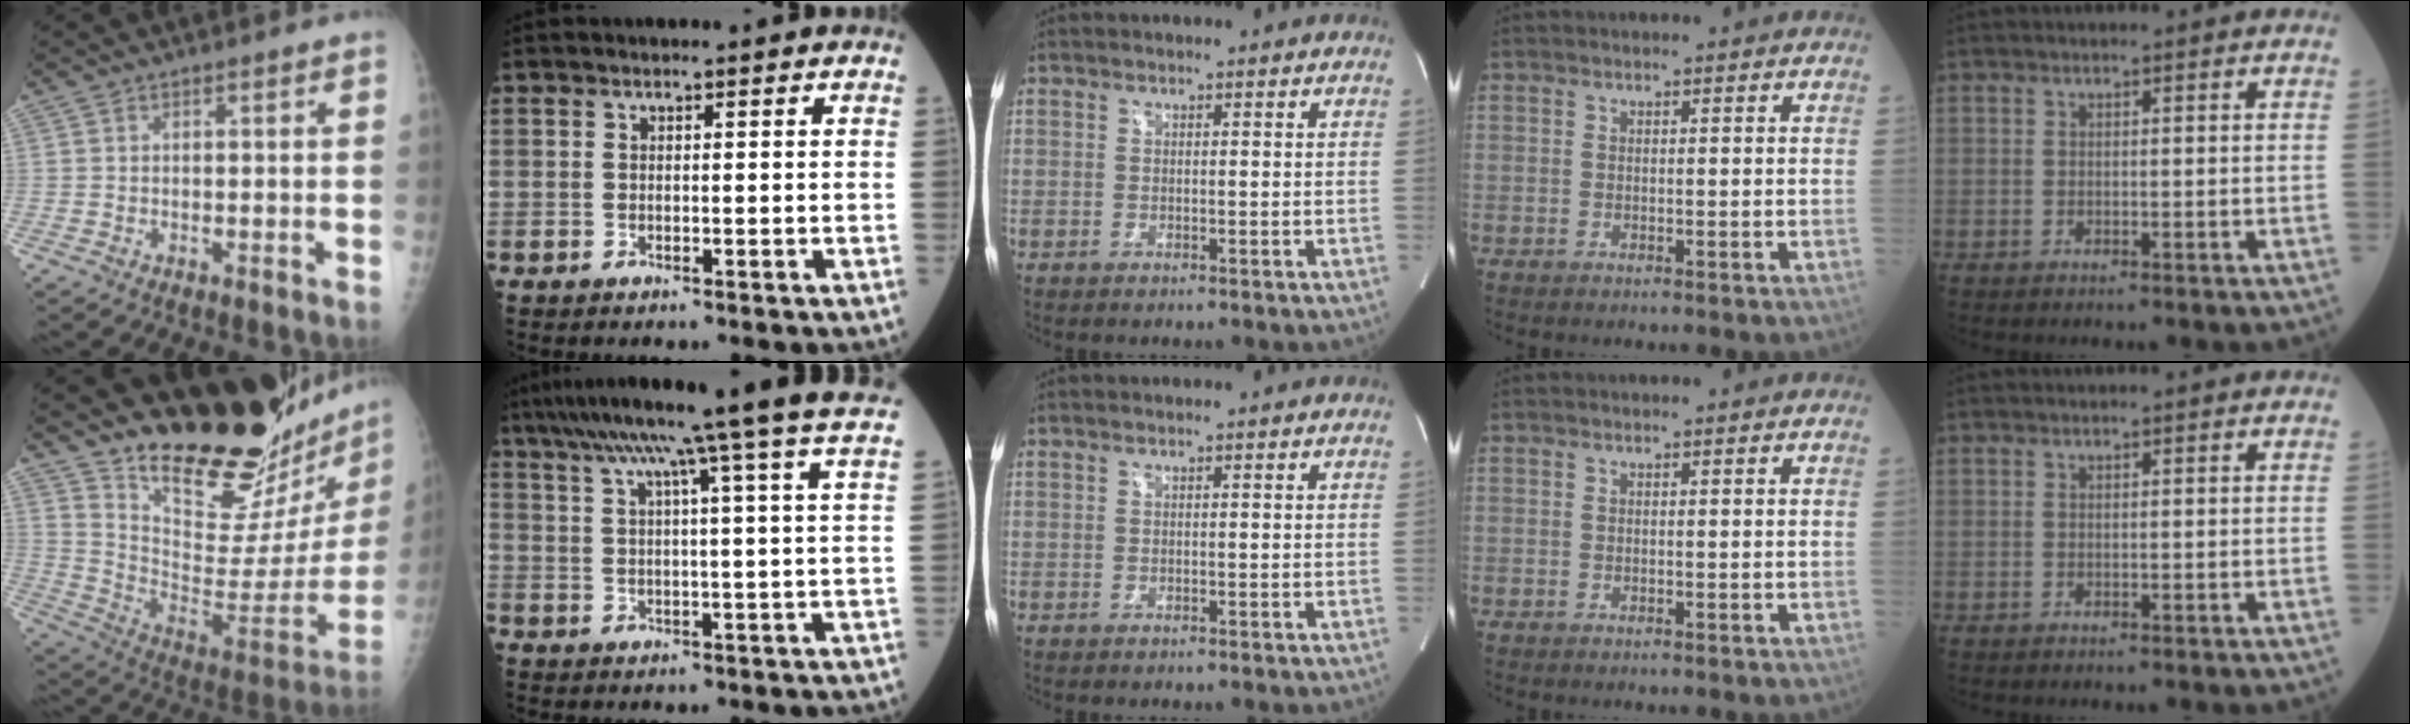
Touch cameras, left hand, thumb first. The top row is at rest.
{"thumb": {"total": 27.9, "force": [24.5, 6.0, 12.0], "torque": [-0.149, -0.202, 0.354]}, "index": {"total": 19.0, "force": [15.1, -3.1, 11.2], "torque": [-0.183, -0.018, 0.192]}}